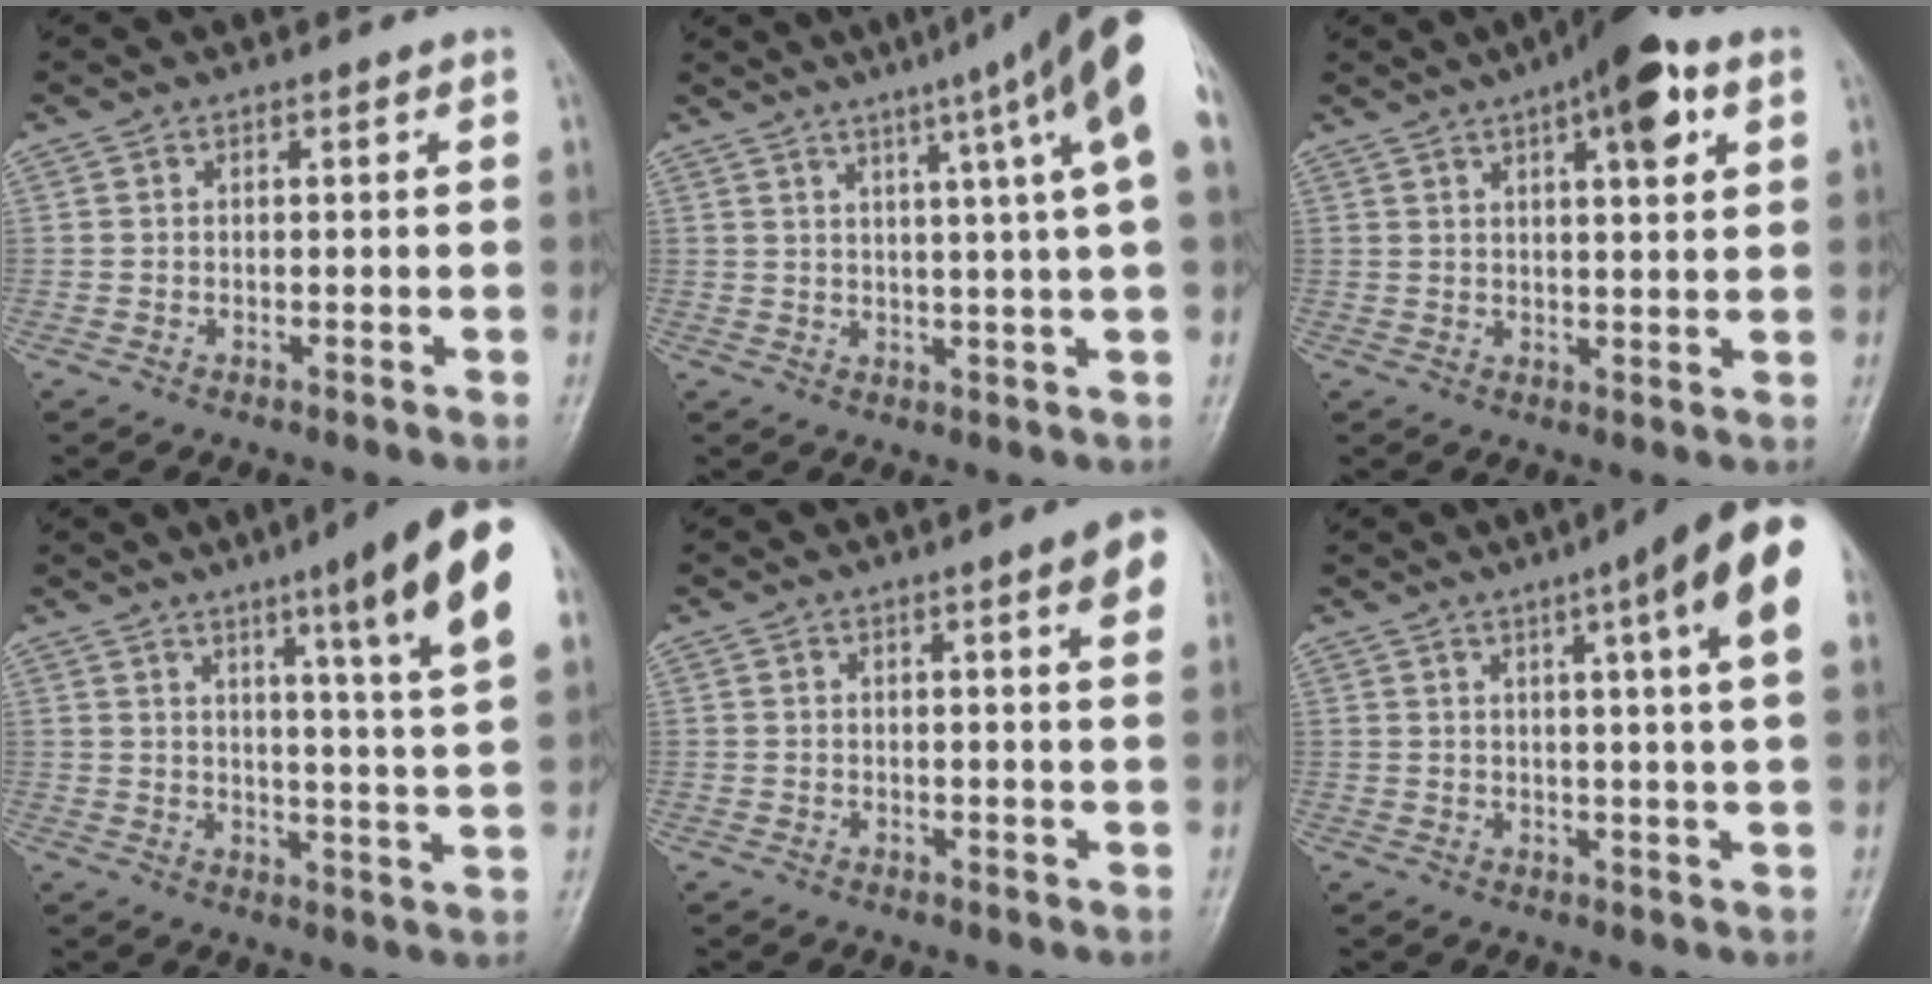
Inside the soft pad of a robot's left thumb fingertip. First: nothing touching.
{"total": 16.9, "force": [8.2, 0.0, 14.8], "torque": [-0.199, -0.005, 0.094]}
{"total": 11.1, "force": [5.3, 3.4, 9.1], "torque": [-0.115, -0.004, 0.071]}
{"total": 17.3, "force": [8.7, 1.2, 14.9], "torque": [-0.195, -0.039, 0.110]}
{"total": 6.5, "force": [3.2, 0.9, 5.6], "torque": [-0.059, -0.007, 0.035]}
{"total": 15.1, "force": [7.2, 1.2, 13.2], "torque": [-0.173, -0.013, 0.080]}